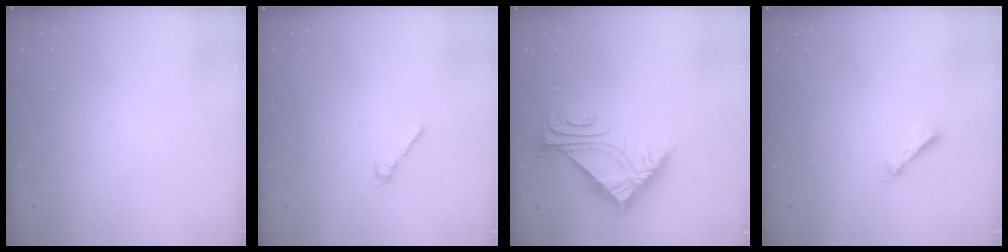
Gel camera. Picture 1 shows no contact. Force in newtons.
{"total": 2.5, "press": 2.4, "slide": 0.7}
{"total": 6.5, "press": 6.4, "slide": 0.9}
{"total": 1.5, "press": 1.5, "slide": 0.2}